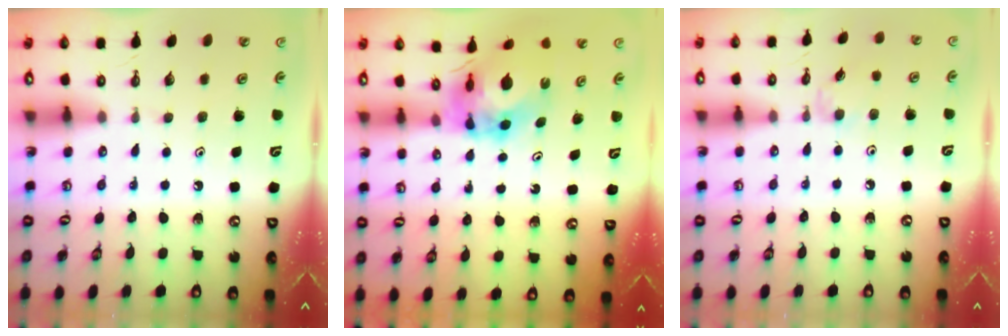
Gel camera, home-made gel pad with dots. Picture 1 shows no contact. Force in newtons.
{"total": 7.3, "press": 7.2, "slide": 0.9}
{"total": 3.1, "press": 3.1, "slide": 0.4}